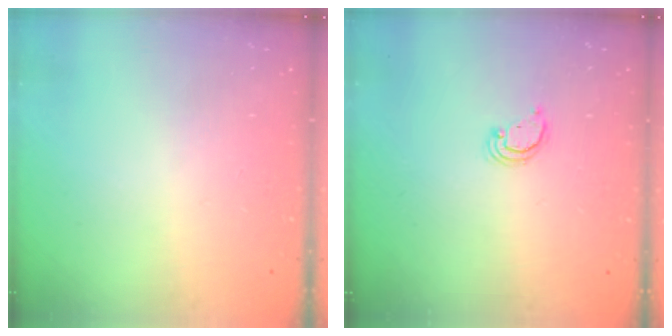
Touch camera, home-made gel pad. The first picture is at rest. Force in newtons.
{"total": 2.4, "press": 2.4, "slide": 0.2}